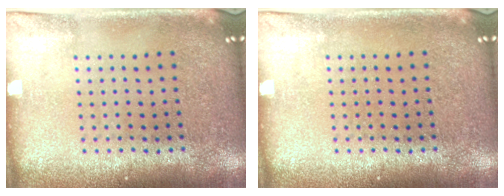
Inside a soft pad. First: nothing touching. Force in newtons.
{"total": 0.0}